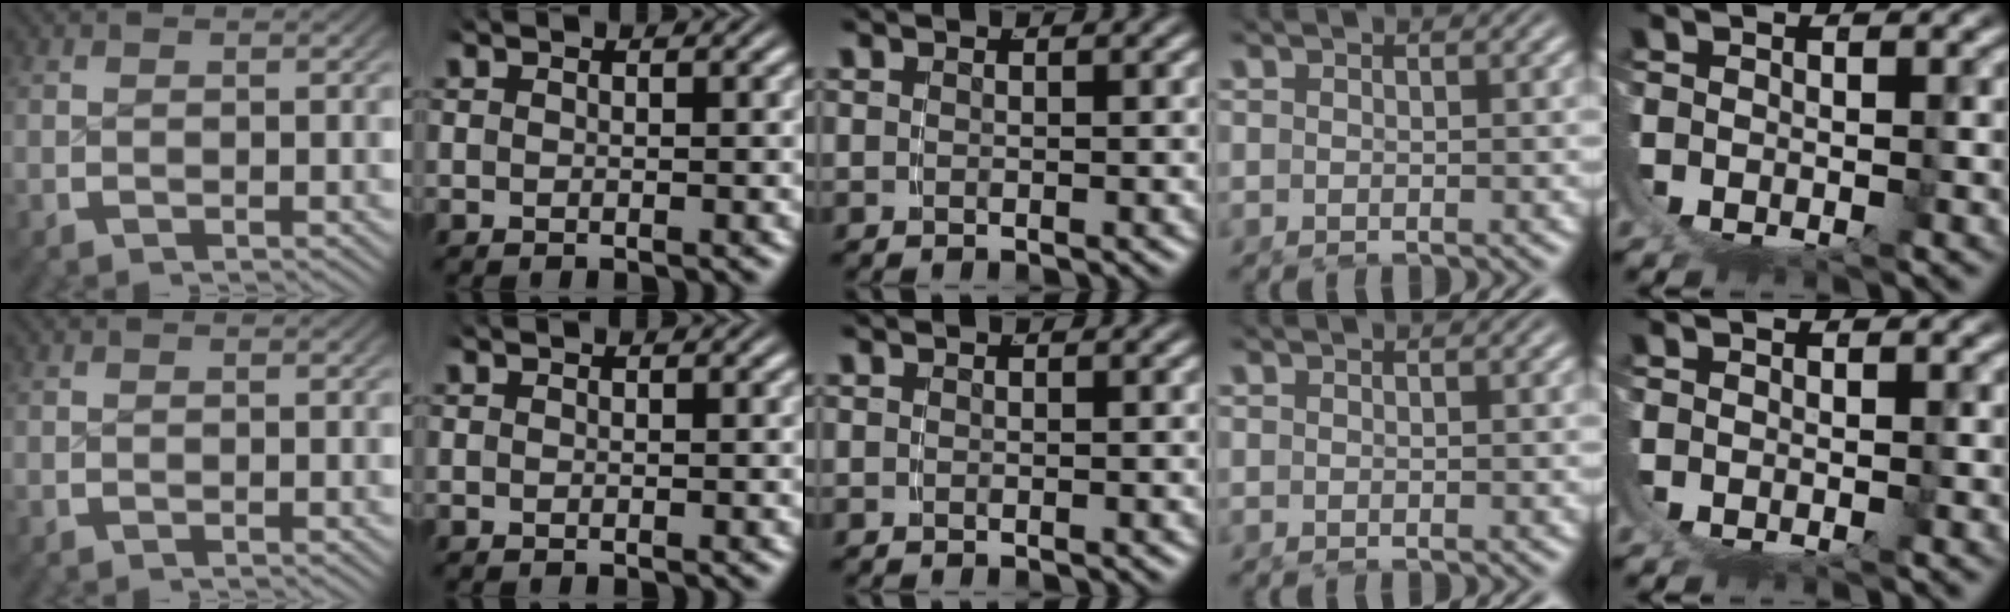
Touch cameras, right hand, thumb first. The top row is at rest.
{}